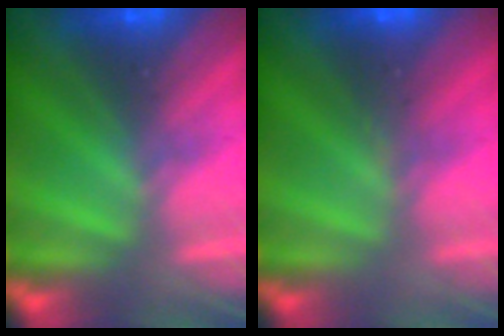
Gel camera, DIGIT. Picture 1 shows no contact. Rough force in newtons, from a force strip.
{"total": 2.9}